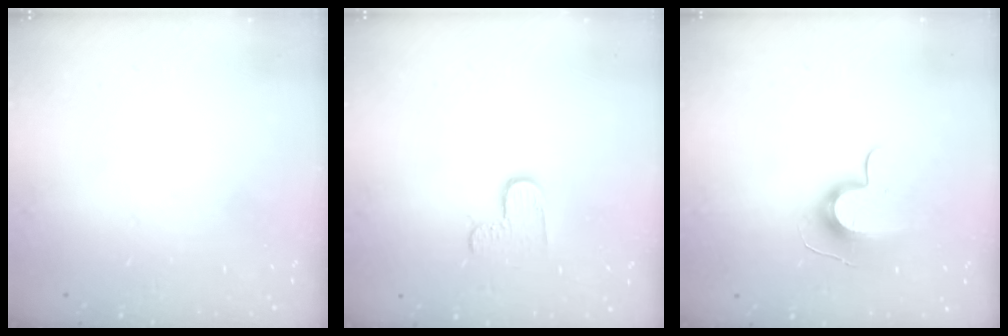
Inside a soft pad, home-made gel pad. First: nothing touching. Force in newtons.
{"total": 4.5, "press": 4.5, "slide": 0.4}
{"total": 10.8, "press": 10.8, "slide": 0.2}